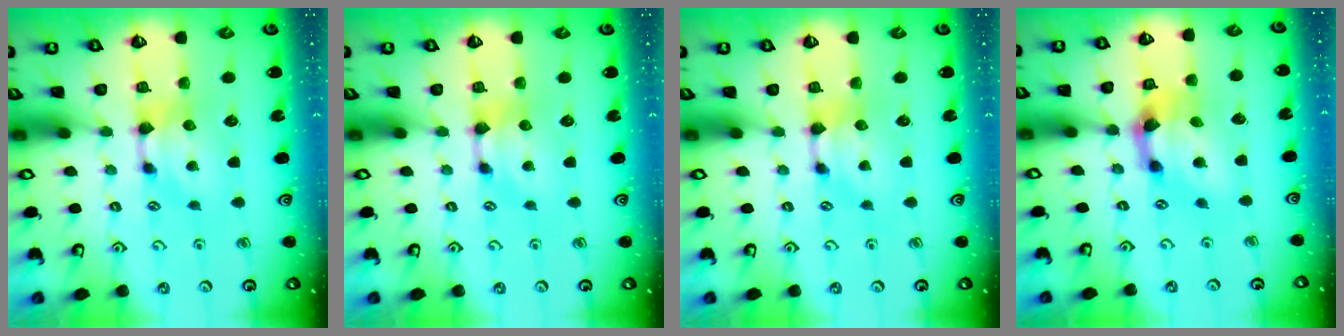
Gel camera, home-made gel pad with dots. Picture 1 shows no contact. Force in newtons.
{"total": 0.0}
{"total": 0.6, "press": 0.2, "slide": 0.6}
{"total": 4.8, "press": 4.3, "slide": 2.2}